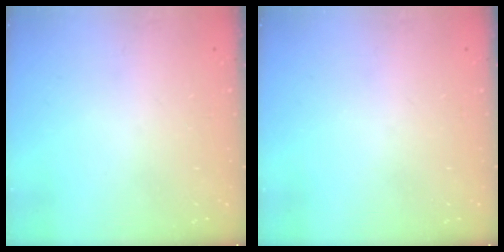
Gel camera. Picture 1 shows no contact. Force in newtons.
{"total": 0.0}